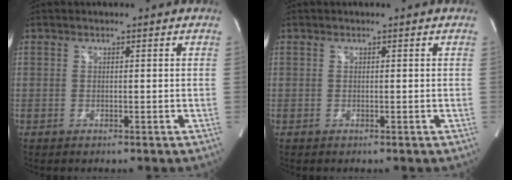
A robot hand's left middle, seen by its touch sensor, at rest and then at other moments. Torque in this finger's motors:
{"motor_torque": [-0.02, -0.01, 0.02, 0.00]}